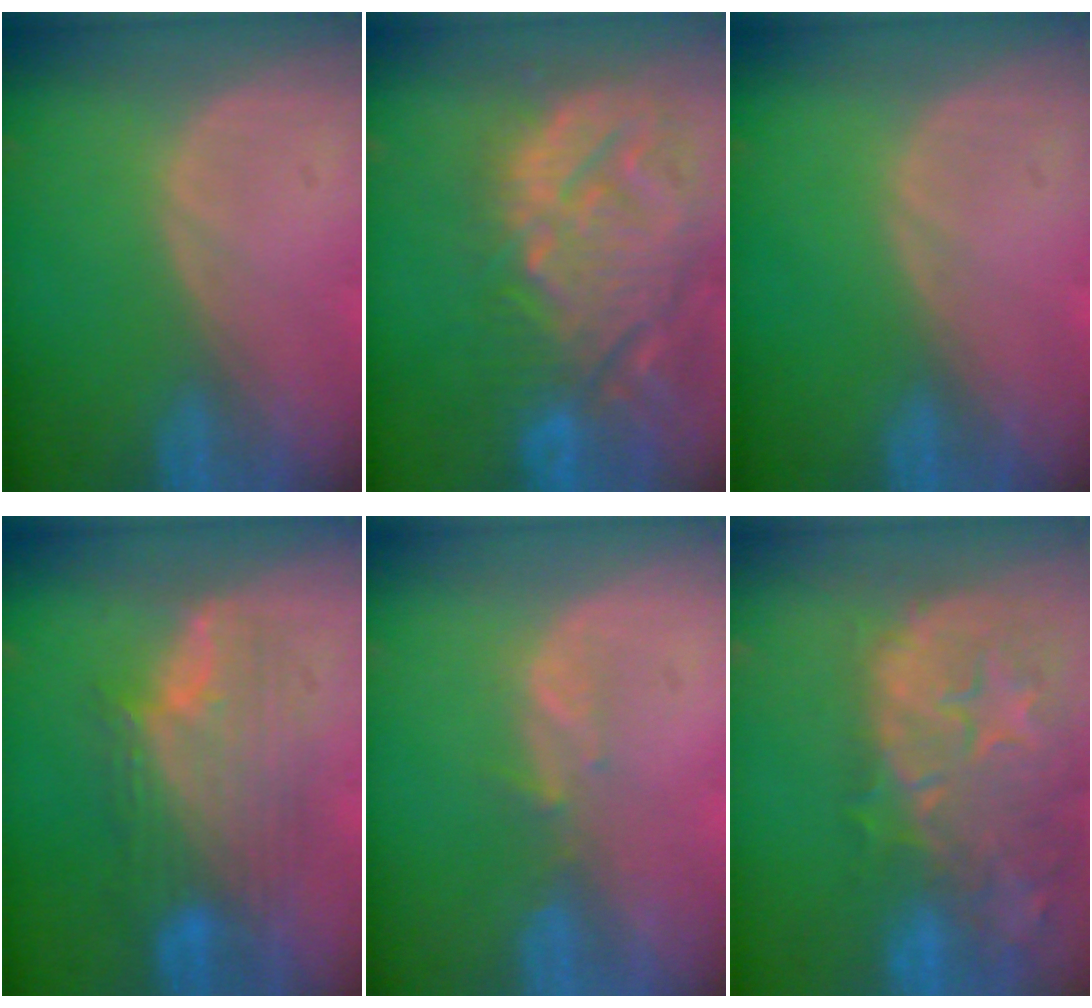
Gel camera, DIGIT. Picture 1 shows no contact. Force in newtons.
{"total": 14.6, "press": 12.4, "slide": 7.6}
{"total": 0.0}
{"total": 8.2, "press": 8.2, "slide": 0.2}
{"total": 1.9, "press": 1.8, "slide": 0.7}
{"total": 15.0, "press": 11.9, "slide": 9.0}